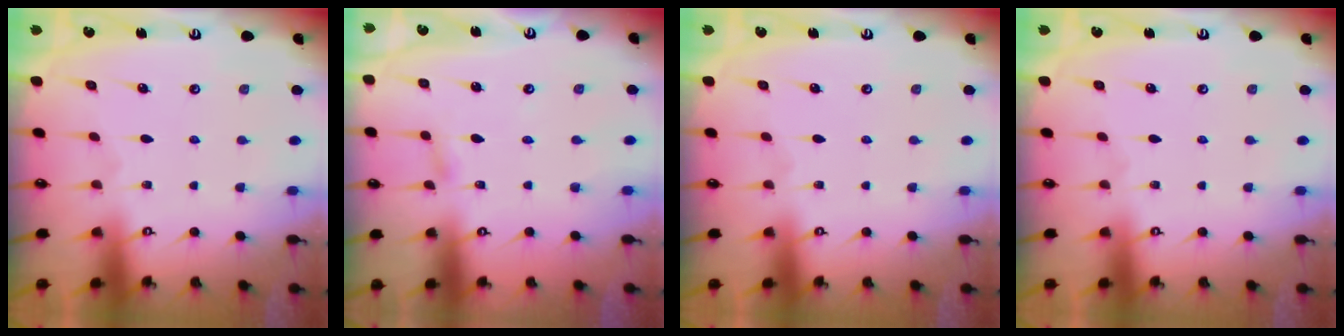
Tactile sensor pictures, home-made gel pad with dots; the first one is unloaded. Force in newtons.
{"total": 2.8, "press": 2.8, "slide": 0.3}
{"total": 0.0}
{"total": 0.0}